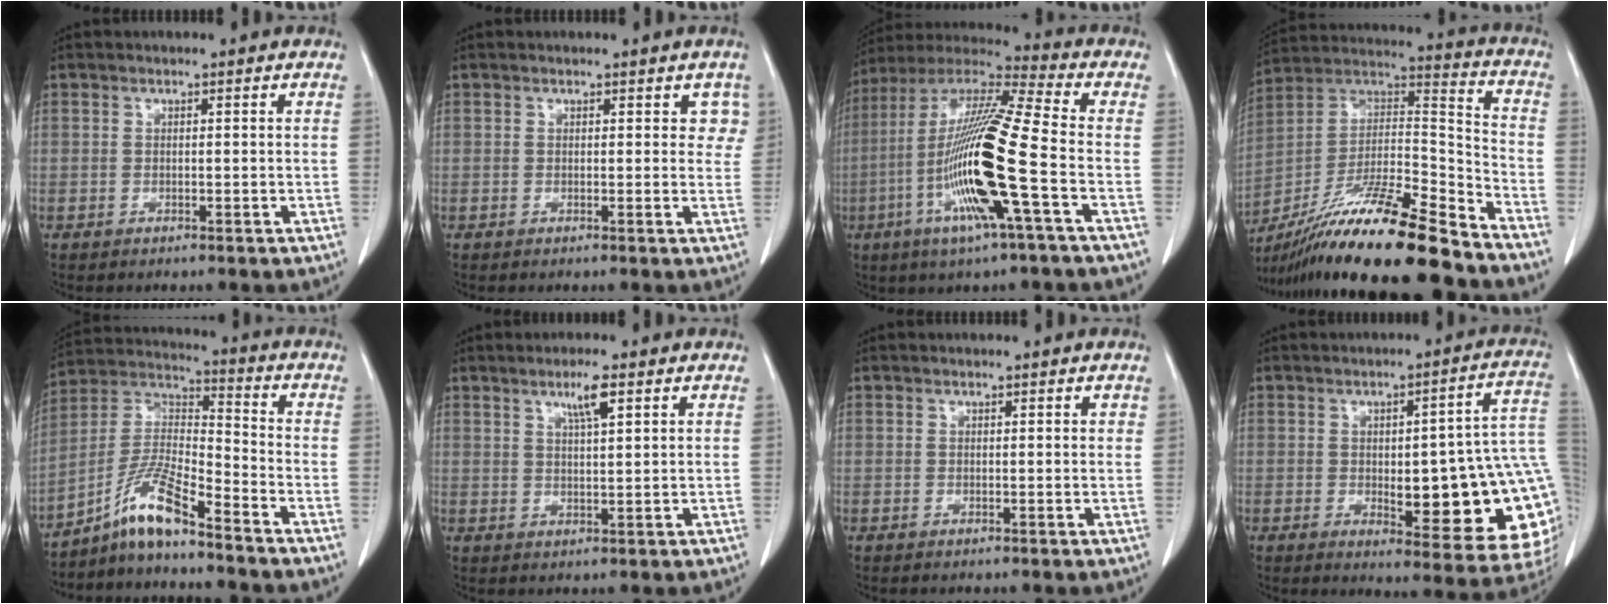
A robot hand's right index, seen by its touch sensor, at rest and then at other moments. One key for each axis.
{"total": 2.7, "fx": 1.4, "fy": 1.8, "fz": 1.4, "tx": 0.007, "ty": 0.004, "tz": 0.009}
{"total": 19.0, "fx": -5.0, "fy": 0.0, "fz": 18.3, "tx": -0.370, "ty": -0.012, "tz": -0.105}
{"total": 23.9, "fx": -18.7, "fy": 1.5, "fz": 14.8, "tx": -0.261, "ty": -0.010, "tz": -0.335}
{"total": 9.6, "fx": -7.2, "fy": 0.5, "fz": 6.4, "tx": -0.138, "ty": 0.005, "tz": -0.140}
{"total": 3.9, "fx": 2.2, "fy": 0.1, "fz": 3.3, "tx": -0.059, "ty": -0.001, "tz": 0.038}
{"total": 0.6, "fx": 0.4, "fy": 0.3, "fz": 0.3, "tx": -0.002, "ty": 0.001, "tz": 0.002}
{"total": 21.5, "fx": -1.4, "fy": 5.0, "fz": 20.9, "tx": -0.175, "ty": 0.015, "tz": 0.000}